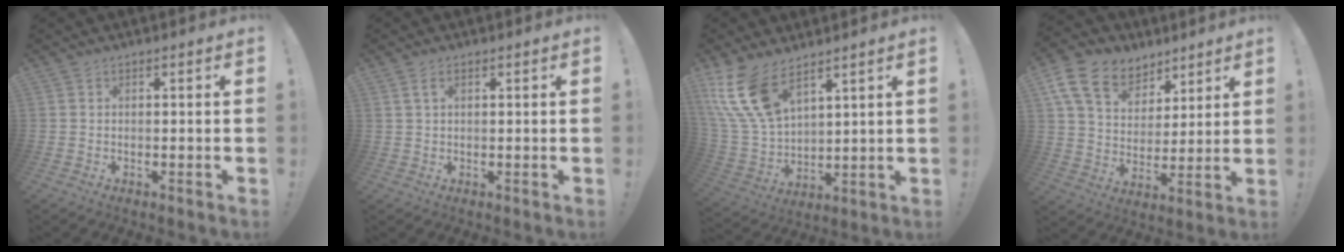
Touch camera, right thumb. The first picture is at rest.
{"total": 2.9, "force": [1.2, 1.4, 2.2], "torque": [-0.045, 0.002, 0.023]}
{"total": 16.1, "force": [10.2, 7.8, 9.7], "torque": [-0.208, -0.057, 0.196]}
{"total": 15.9, "force": [9.5, 10.5, 7.2], "torque": [-0.125, -0.049, 0.182]}